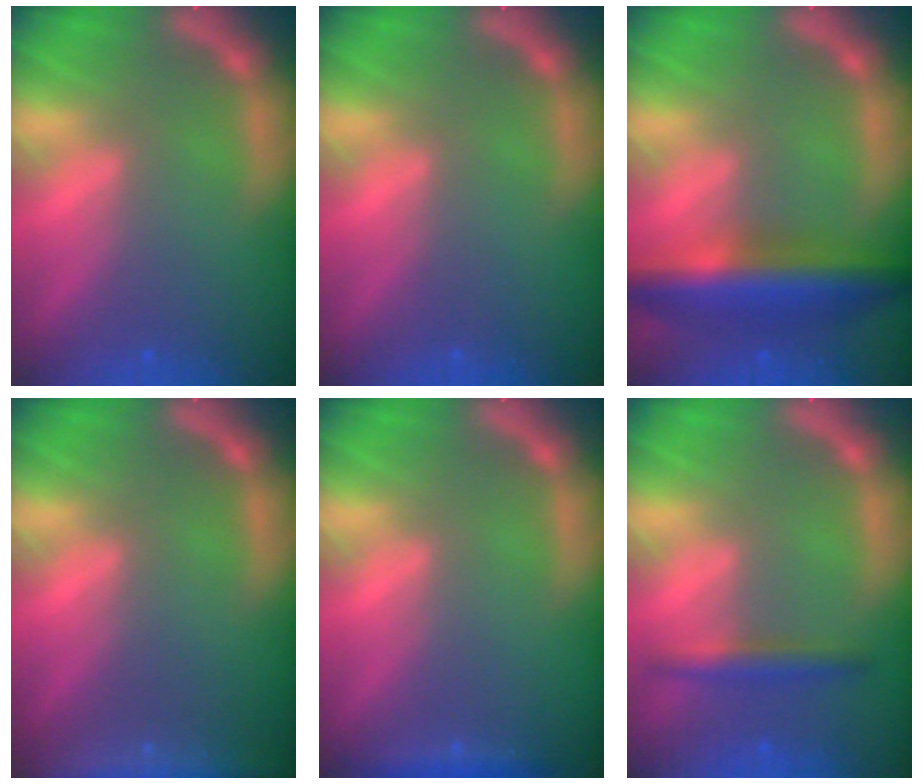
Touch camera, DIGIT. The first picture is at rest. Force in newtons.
{"total": 0.0}
{"total": 7.5}
{"total": 9.0}
{"total": 1.4}
{"total": 2.4}